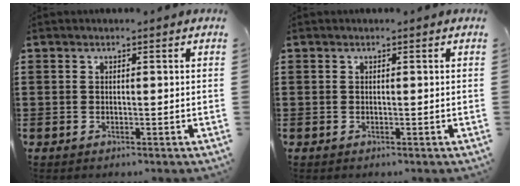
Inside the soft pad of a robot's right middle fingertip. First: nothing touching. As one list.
[{"total": 0.0}]